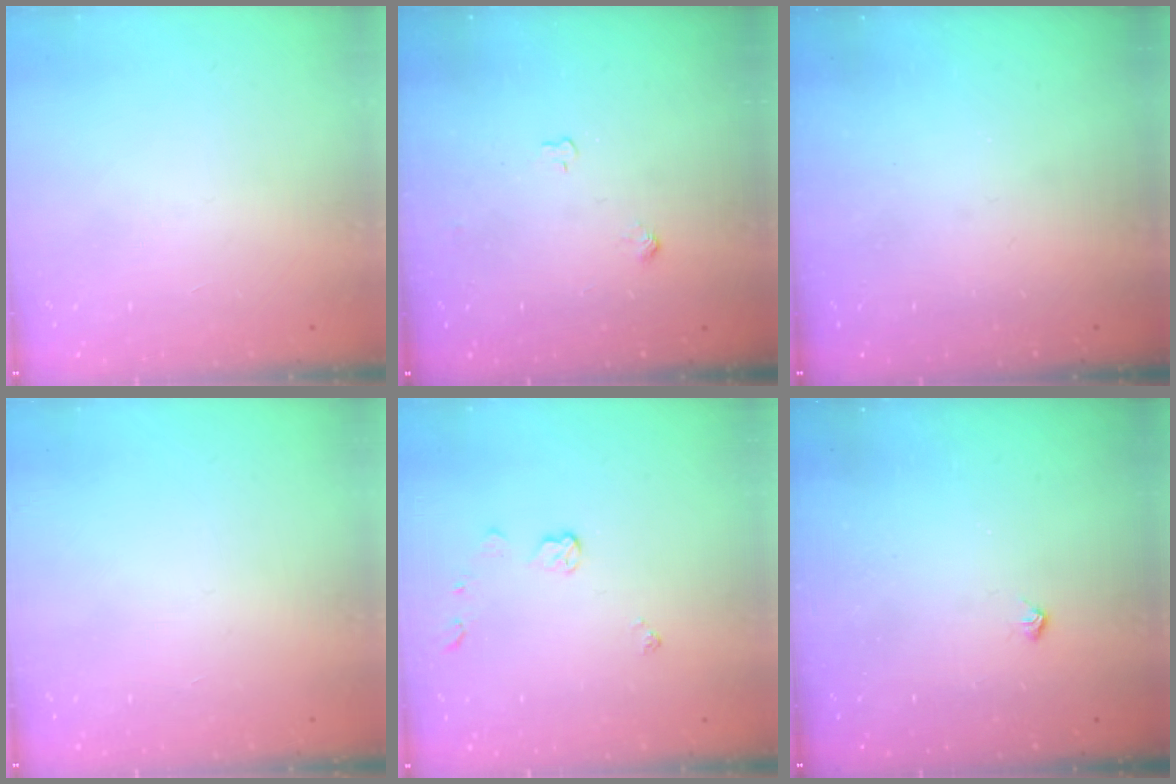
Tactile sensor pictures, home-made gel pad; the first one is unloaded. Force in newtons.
{"total": 5.3, "press": 5.3, "slide": 0.8}
{"total": 0.0}
{"total": 0.0}
{"total": 4.7, "press": 4.7, "slide": 0.1}
{"total": 3.5, "press": 3.4, "slide": 0.5}